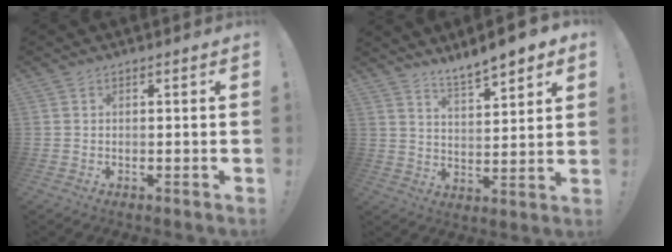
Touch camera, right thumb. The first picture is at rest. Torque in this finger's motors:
{"motor_torque": [0.56, 0.64, 0.46, 0.45, 0.00]}